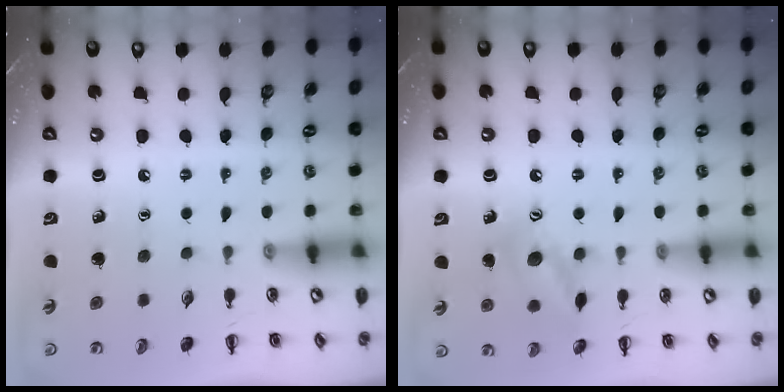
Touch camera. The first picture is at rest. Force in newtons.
{"total": 12.9, "press": 12.9, "slide": 0.7}